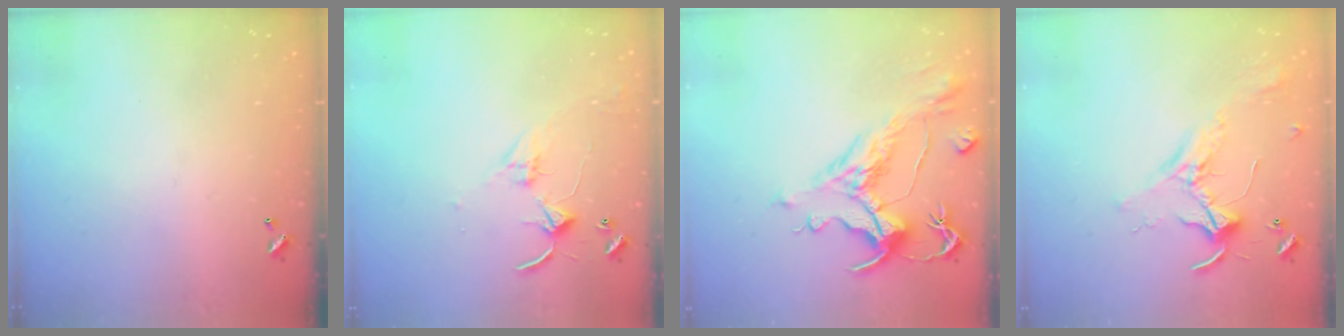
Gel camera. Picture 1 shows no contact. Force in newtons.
{"total": 2.8, "press": 2.8, "slide": 0.4}
{"total": 2.6, "press": 2.1, "slide": 1.6}
{"total": 2.1, "press": 2.1, "slide": 0.5}